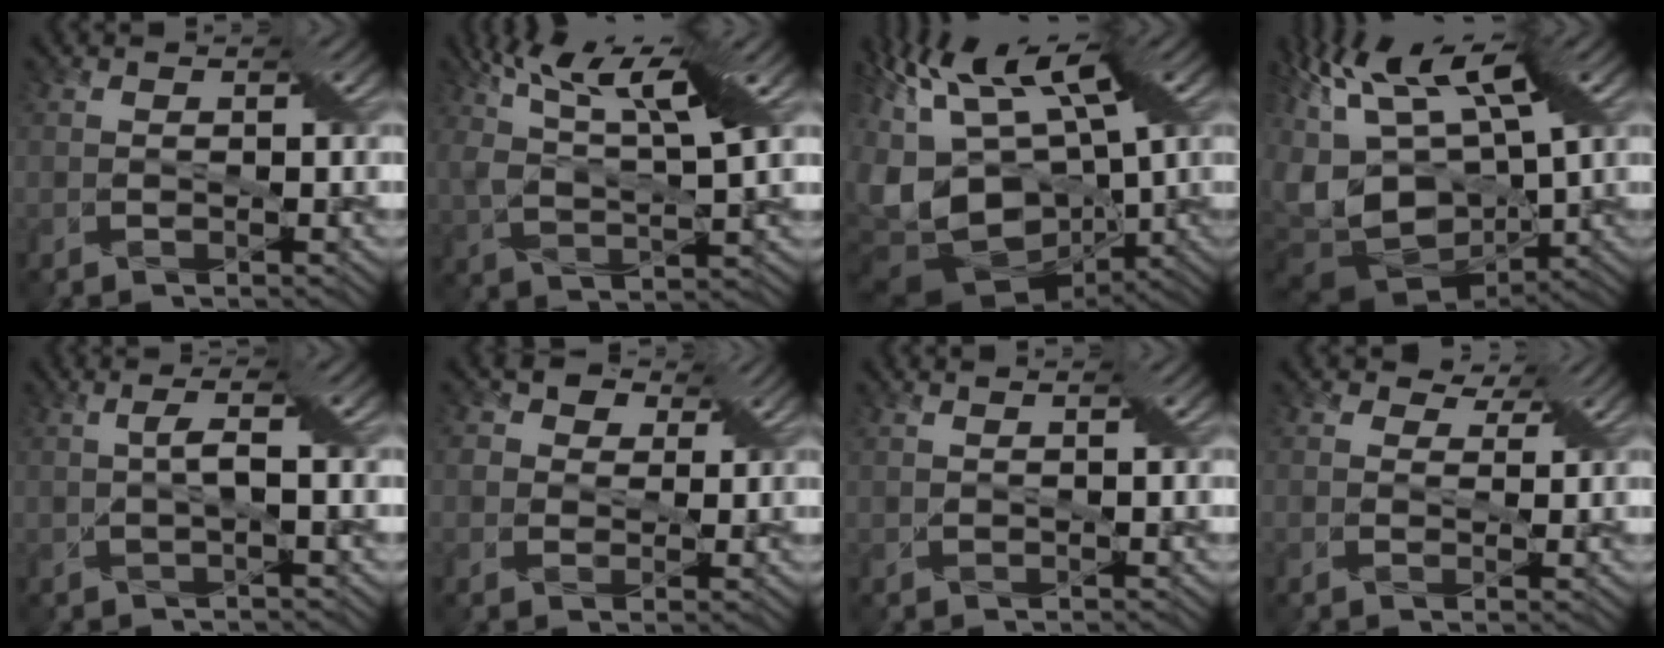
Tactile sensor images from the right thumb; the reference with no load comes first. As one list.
[{"total": 12.1, "force": [6.1, 3.9, 9.7], "torque": [-0.195, 0.016, 0.100]}, {"total": 17.1, "force": [-2.3, 10.2, 13.5], "torque": [-0.257, -0.003, -0.022]}, {"total": 16.3, "force": [-1.7, 8.5, 13.8], "torque": [-0.262, 0.004, -0.008]}, {"total": 2.2, "force": [0.1, -0.2, 2.1], "torque": [-0.044, 0.010, 0.001]}, {"total": 5.7, "force": [3.1, 4.3, 2.0], "torque": [-0.071, 0.002, 0.050]}, {"total": 0.8, "force": [0.7, -0.3, 0.3], "torque": [-0.004, -0.006, 0.013]}, {"total": 3.4, "force": [2.6, 1.8, 1.2], "torque": [-0.025, -0.005, 0.038]}]